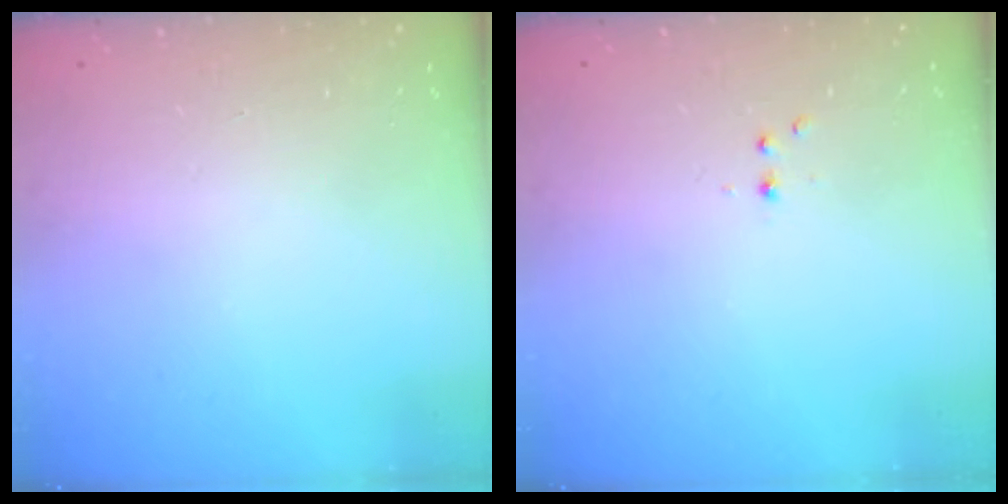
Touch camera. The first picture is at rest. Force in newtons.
{"total": 2.2, "press": 1.9, "slide": 1.2}